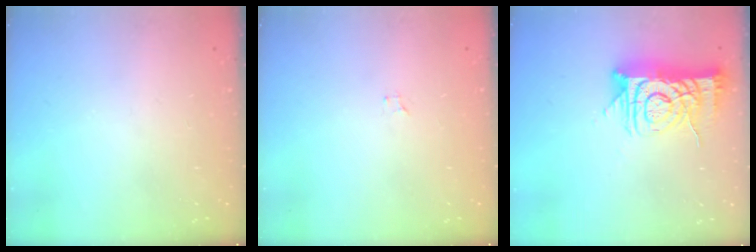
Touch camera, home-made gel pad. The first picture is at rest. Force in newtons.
{"total": 0.6, "press": 0.6, "slide": 0.1}
{"total": 12.8, "press": 12.8, "slide": 0.8}